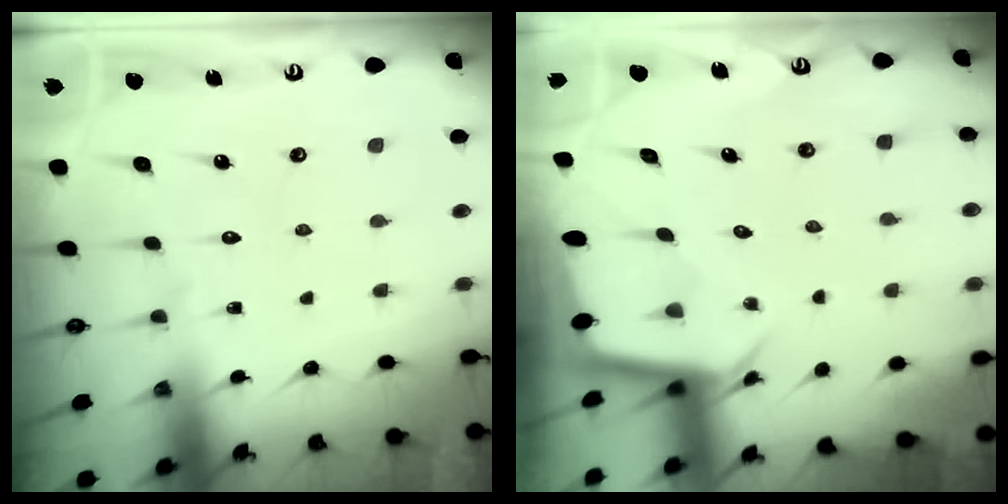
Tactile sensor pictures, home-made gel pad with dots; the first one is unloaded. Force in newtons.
{"total": 2.8, "press": 2.8, "slide": 0.0}